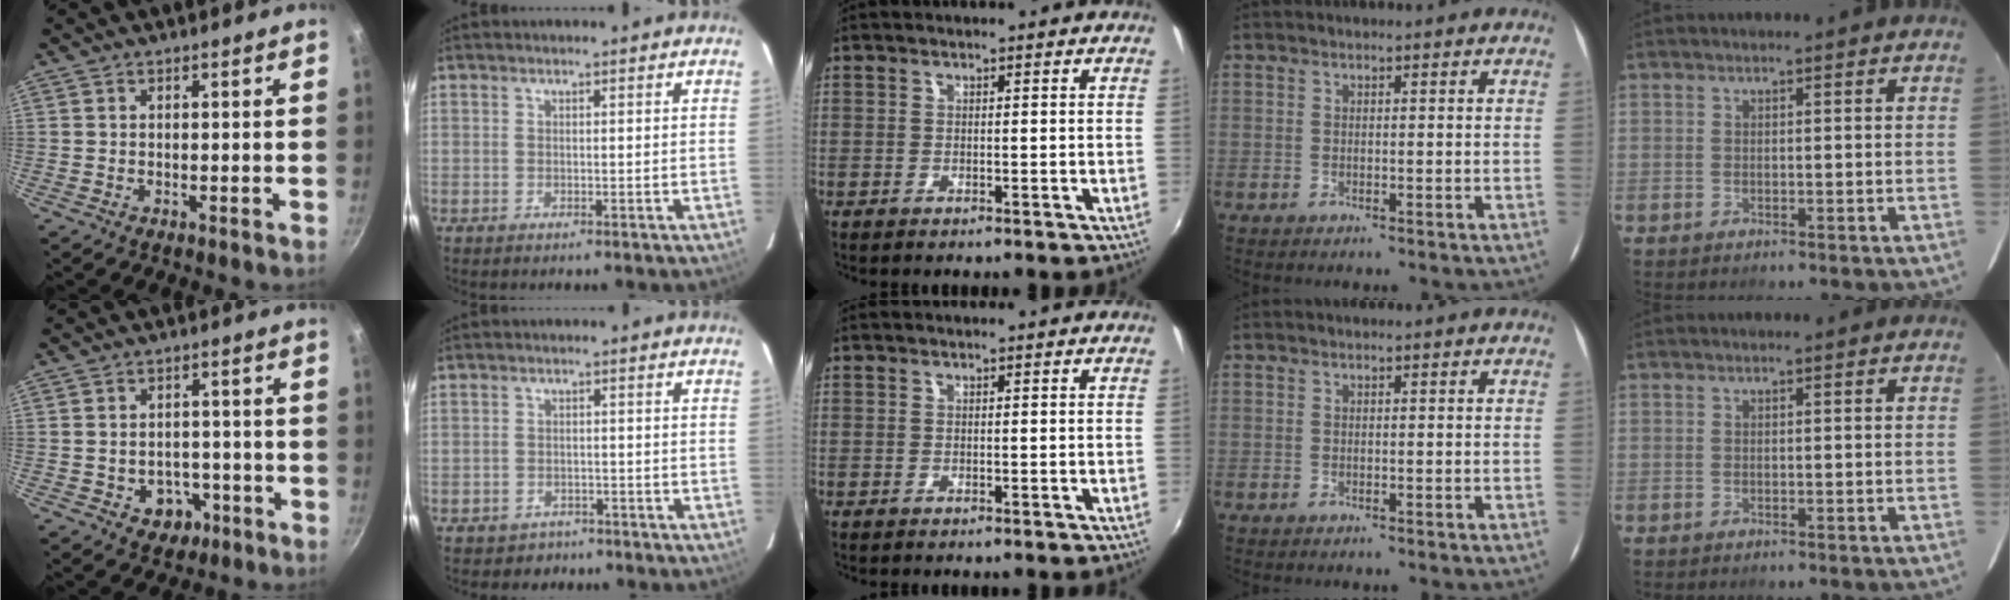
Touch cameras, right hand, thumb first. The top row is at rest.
{"thumb": {"total": 5.9, "force": [-2.3, 4.7, 2.6], "torque": [-0.012, 0.025, -0.018]}, "index": {"total": 4.0, "force": [-2.7, 2.9, 0.2], "torque": [-0.014, 0.012, -0.036]}}